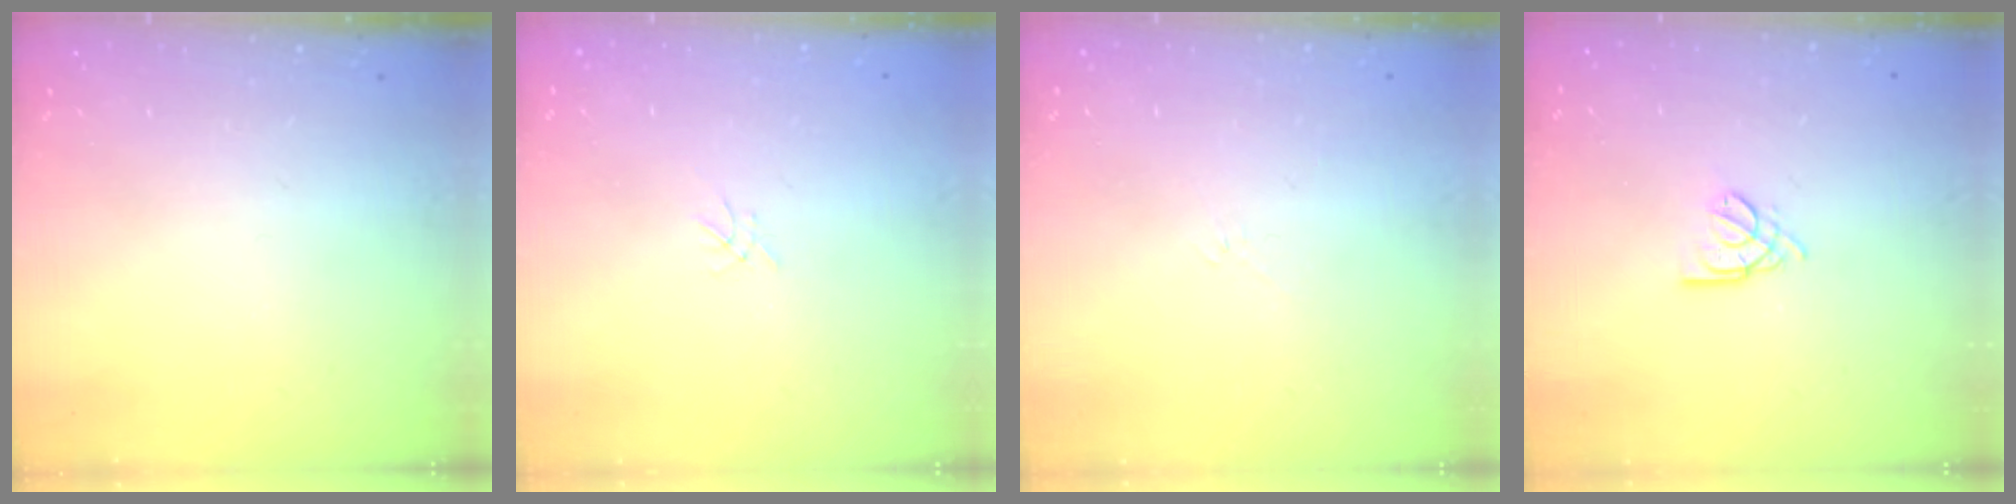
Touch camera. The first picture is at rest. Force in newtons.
{"total": 0.0}
{"total": 2.6, "press": 2.5, "slide": 0.6}
{"total": 3.0, "press": 2.9, "slide": 0.5}